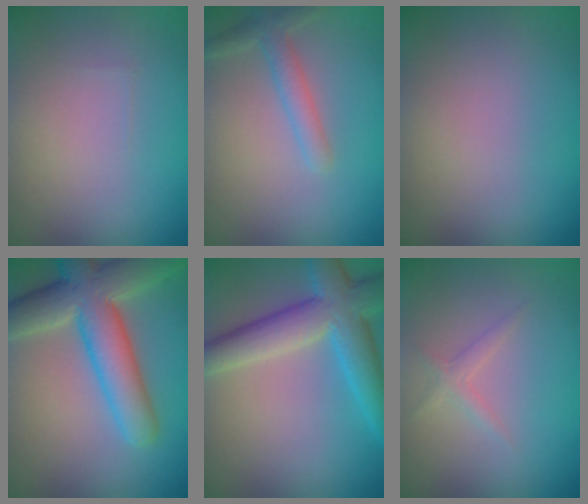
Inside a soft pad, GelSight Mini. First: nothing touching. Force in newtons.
{"total": 2.2, "press": 2.2, "slide": 0.1}
{"total": 0.0}
{"total": 8.3, "press": 8.3, "slide": 0.5}
{"total": 7.0, "press": 7.0, "slide": 0.5}
{"total": 1.1, "press": 1.1, "slide": 0.0}